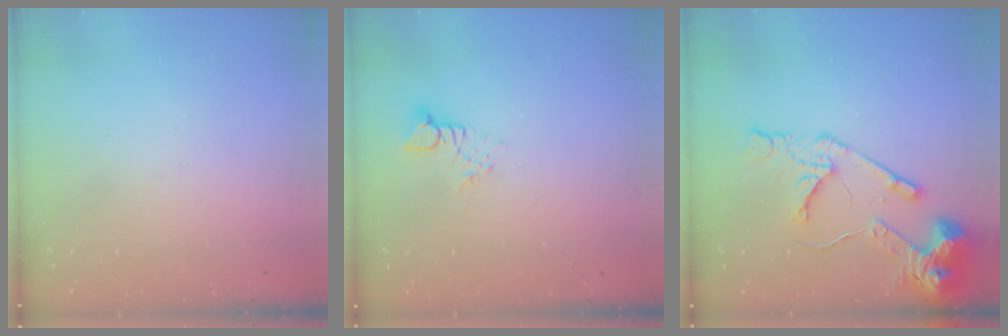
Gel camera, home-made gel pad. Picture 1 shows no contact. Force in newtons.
{"total": 2.7, "press": 2.7, "slide": 0.2}
{"total": 16.5, "press": 16.4, "slide": 1.9}